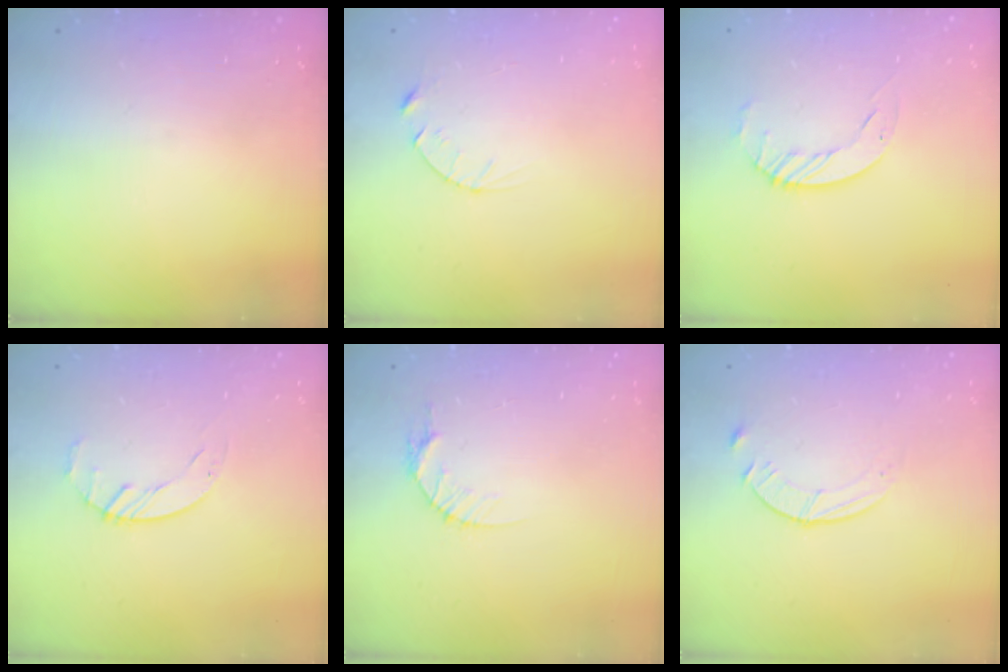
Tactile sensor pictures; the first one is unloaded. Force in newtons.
{"total": 4.1, "press": 4.0, "slide": 0.4}
{"total": 3.5, "press": 3.5, "slide": 0.4}
{"total": 2.1, "press": 2.1, "slide": 0.3}
{"total": 5.3, "press": 5.2, "slide": 0.5}
{"total": 5.6, "press": 5.6, "slide": 0.7}